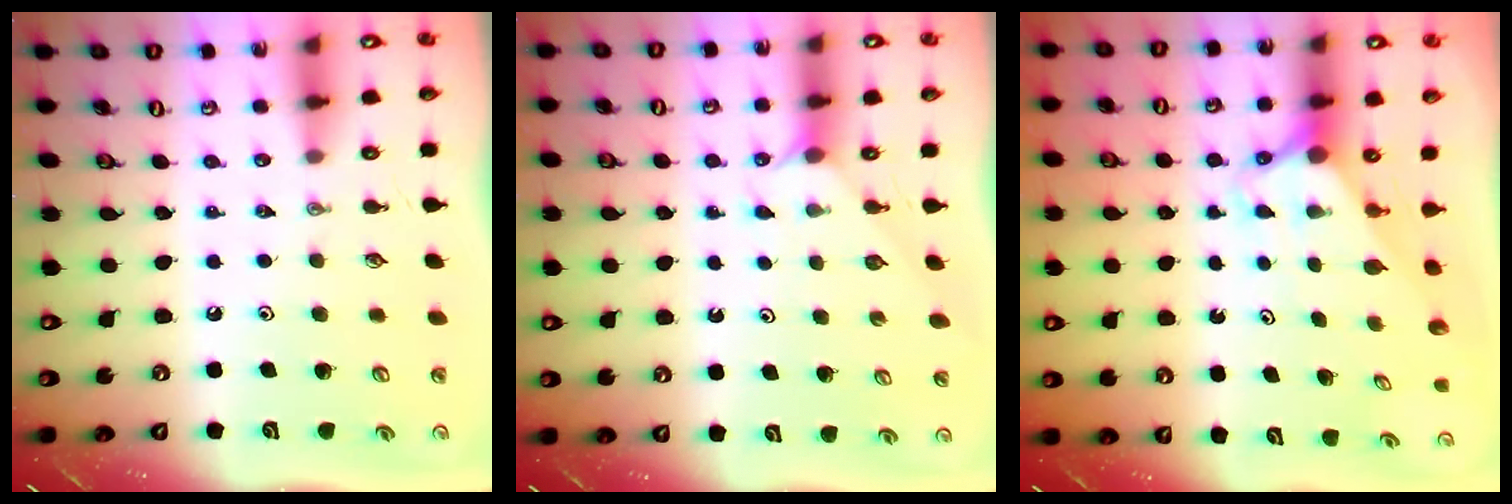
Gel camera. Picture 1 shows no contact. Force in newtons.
{"total": 3.1, "press": 3.1, "slide": 0.3}
{"total": 2.7, "press": 2.7, "slide": 0.0}